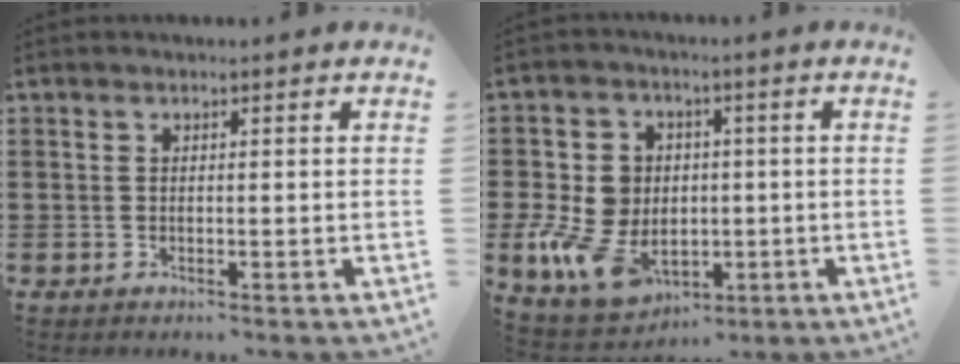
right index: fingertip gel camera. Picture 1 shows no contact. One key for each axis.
{"total": 10.5, "fx": -2.0, "fy": 8.4, "fz": 5.9, "tx": -0.176, "ty": 0.008, "tz": -0.037}